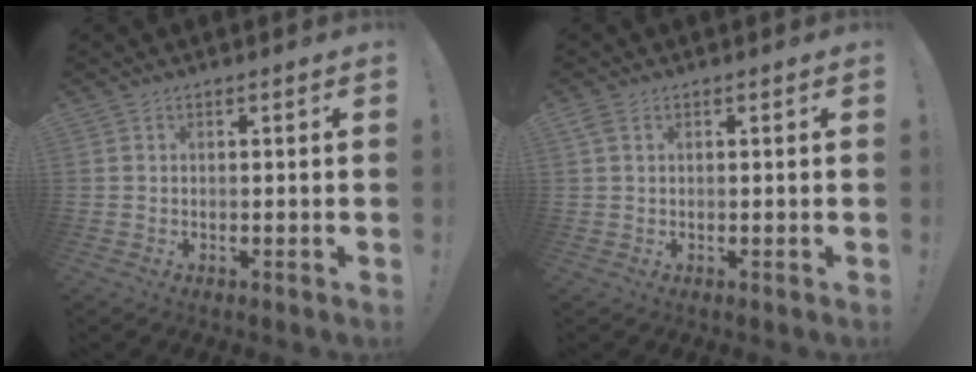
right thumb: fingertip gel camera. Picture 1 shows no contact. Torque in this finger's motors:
{"motor_torque": [-0.02, 0.33, 0.15, -0.09, 0.05]}